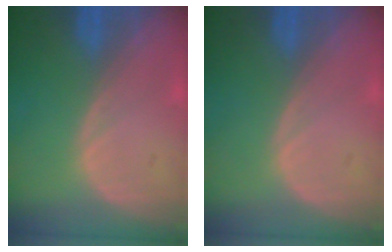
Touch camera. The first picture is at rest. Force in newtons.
{"total": 0.0}